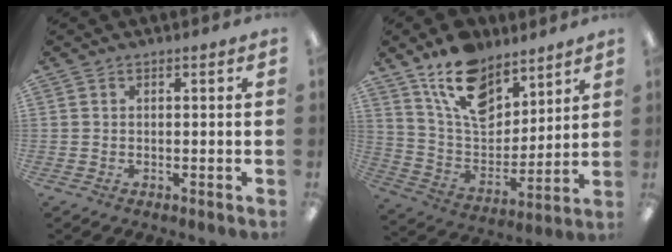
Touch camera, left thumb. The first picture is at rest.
{"total": 16.2, "force": [11.4, 8.8, 7.5], "torque": [-0.139, -0.061, 0.211]}